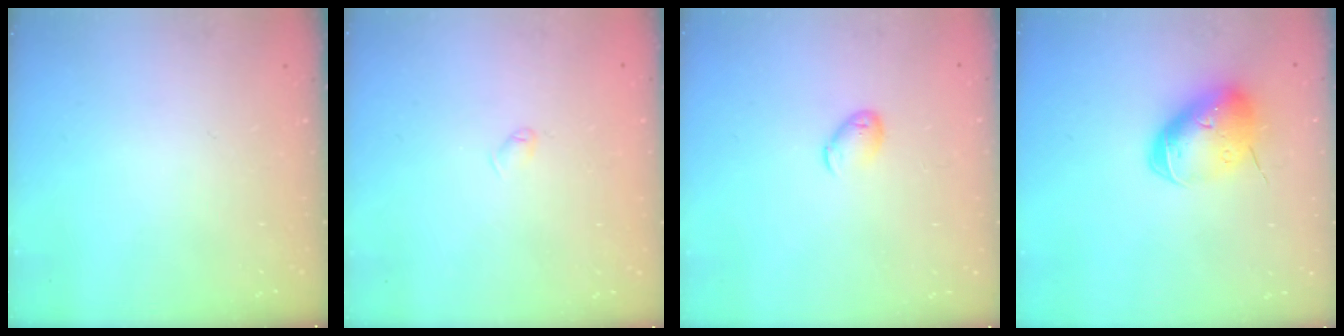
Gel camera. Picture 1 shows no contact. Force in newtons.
{"total": 3.5, "press": 3.5, "slide": 0.5}
{"total": 5.3, "press": 5.2, "slide": 0.9}
{"total": 12.3, "press": 12.1, "slide": 1.9}